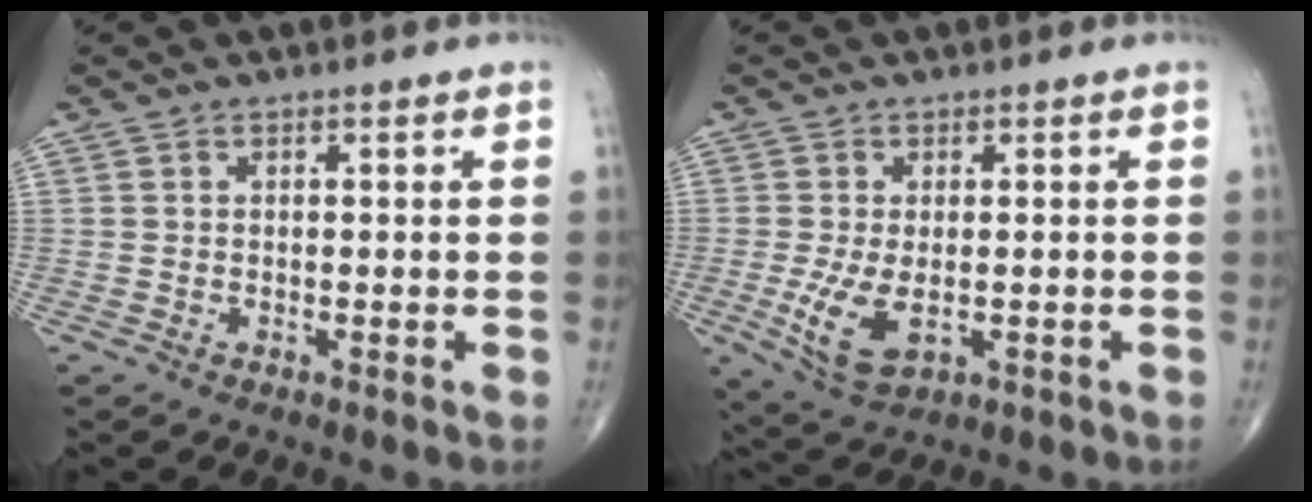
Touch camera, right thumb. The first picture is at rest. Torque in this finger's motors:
{"motor_torque": [-0.09, 0.42, 0.19, 0.02, 0.00]}